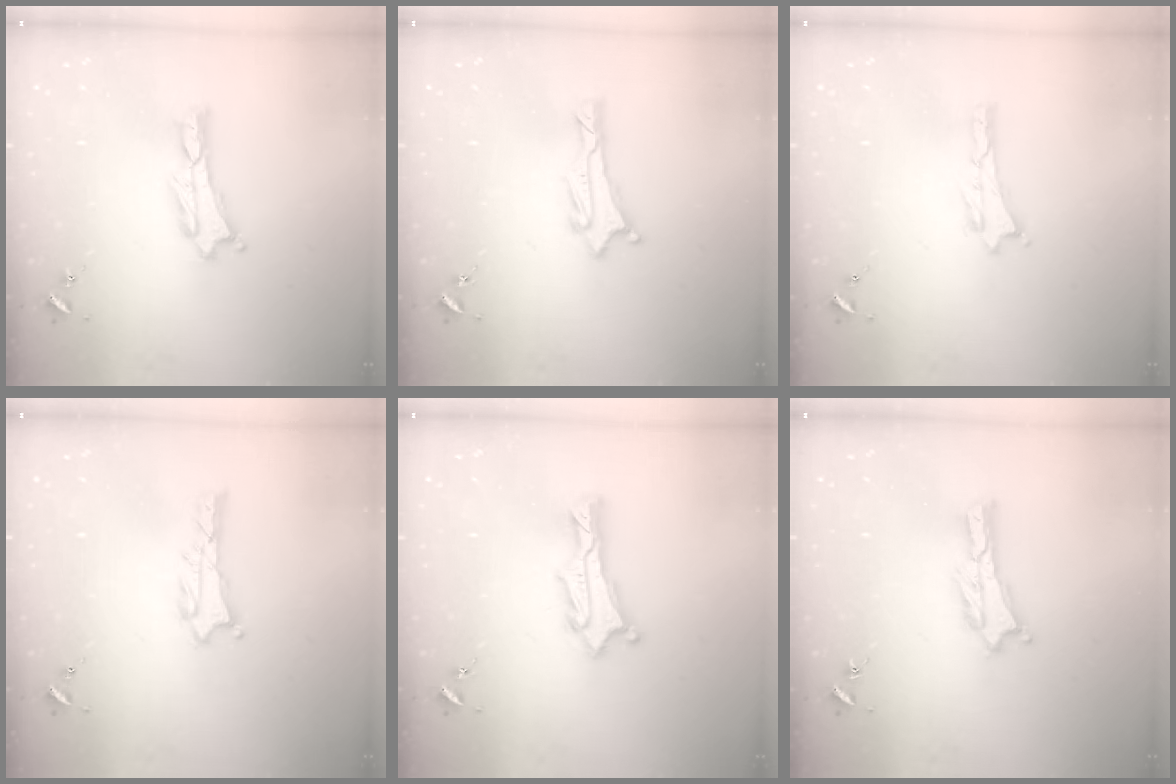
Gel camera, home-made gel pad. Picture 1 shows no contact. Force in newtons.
{"total": 1.5, "press": 1.5, "slide": 0.2}
{"total": 0.0}
{"total": 1.0, "press": 1.0, "slide": 0.1}
{"total": 1.5, "press": 1.5, "slide": 0.1}
{"total": 0.6, "press": 0.6, "slide": 0.2}